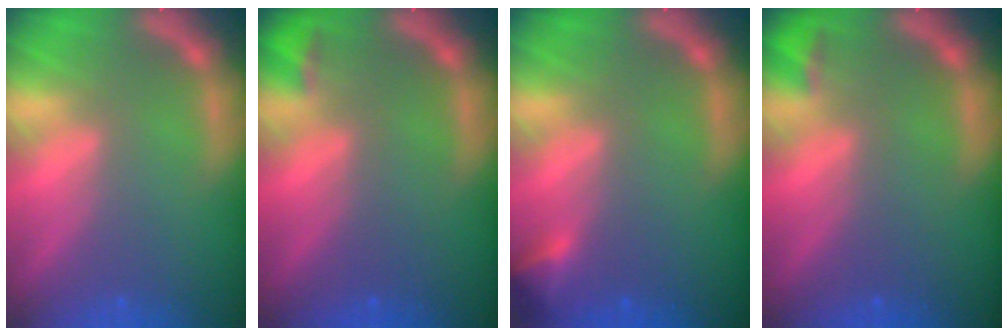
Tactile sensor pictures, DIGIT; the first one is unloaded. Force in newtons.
{"total": 1.4}
{"total": 1.9}
{"total": 1.4}